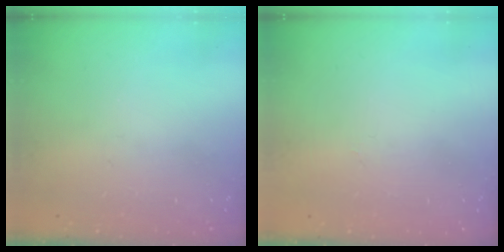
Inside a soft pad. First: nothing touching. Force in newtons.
{"total": 0.0}